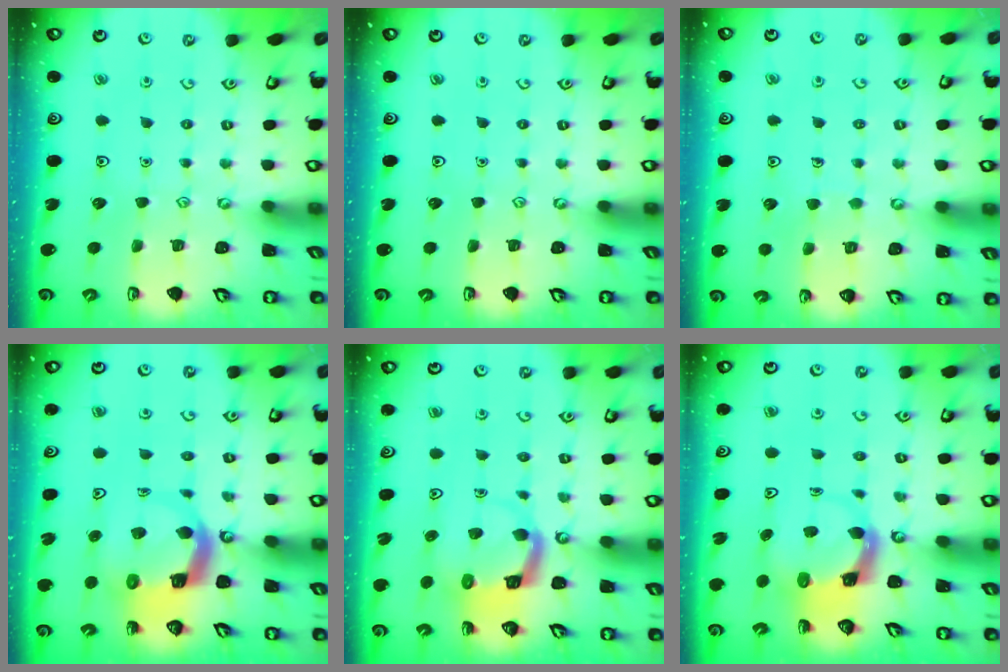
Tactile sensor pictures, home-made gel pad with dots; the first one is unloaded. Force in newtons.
{"total": 0.0}
{"total": 4.5, "press": 4.5, "slide": 0.4}
{"total": 6.6, "press": 6.5, "slide": 0.8}
{"total": 6.7, "press": 6.7, "slide": 0.1}
{"total": 3.6, "press": 3.6, "slide": 0.5}